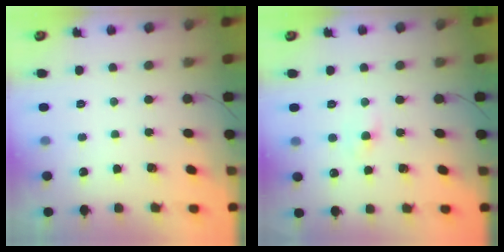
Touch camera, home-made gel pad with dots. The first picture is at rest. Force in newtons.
{"total": 2.8, "press": 2.5, "slide": 1.2}